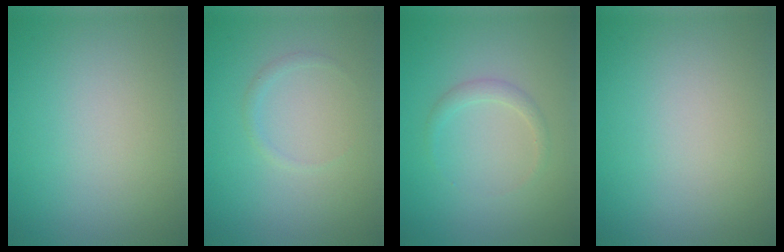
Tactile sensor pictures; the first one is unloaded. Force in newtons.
{"total": 0.7, "press": 0.7, "slide": 0.1}
{"total": 1.2, "press": 1.2, "slide": 0.1}
{"total": 0.0}